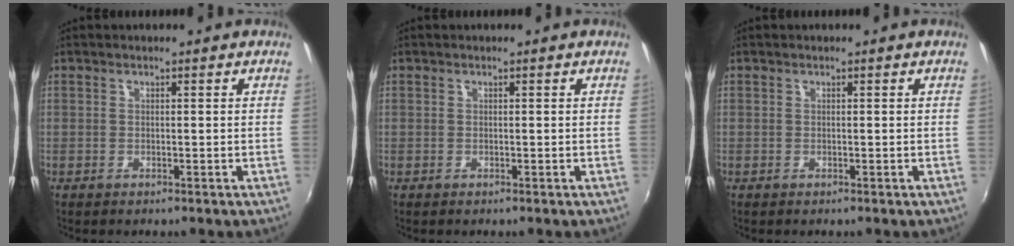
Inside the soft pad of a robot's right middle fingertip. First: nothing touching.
{"total": 0.0}
{"total": 0.0}